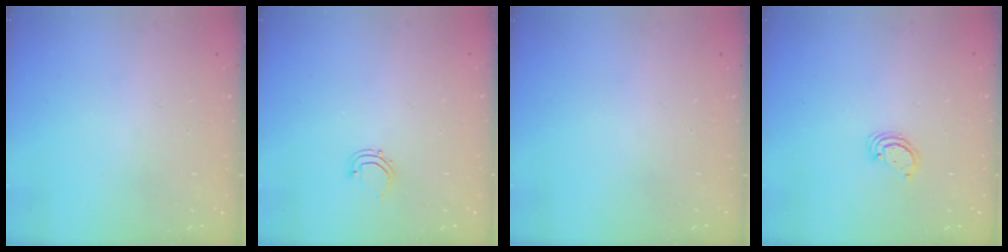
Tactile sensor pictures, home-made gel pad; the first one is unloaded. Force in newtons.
{"total": 3.9, "press": 3.8, "slide": 0.7}
{"total": 0.0}
{"total": 2.3, "press": 2.3, "slide": 0.1}